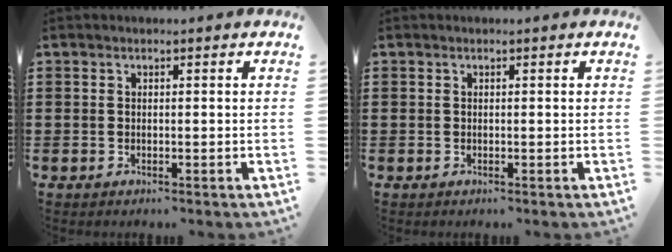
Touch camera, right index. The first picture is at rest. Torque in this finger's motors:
{"motor_torque": [0.00, 0.00, 0.00, -0.01]}